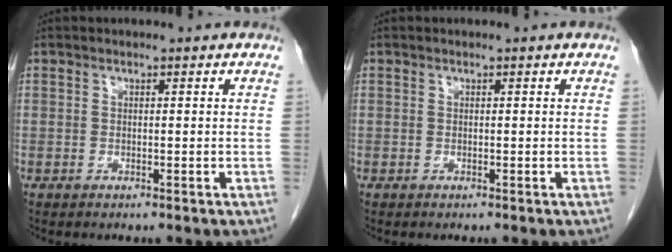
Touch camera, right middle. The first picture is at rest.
{"total": 0.0}